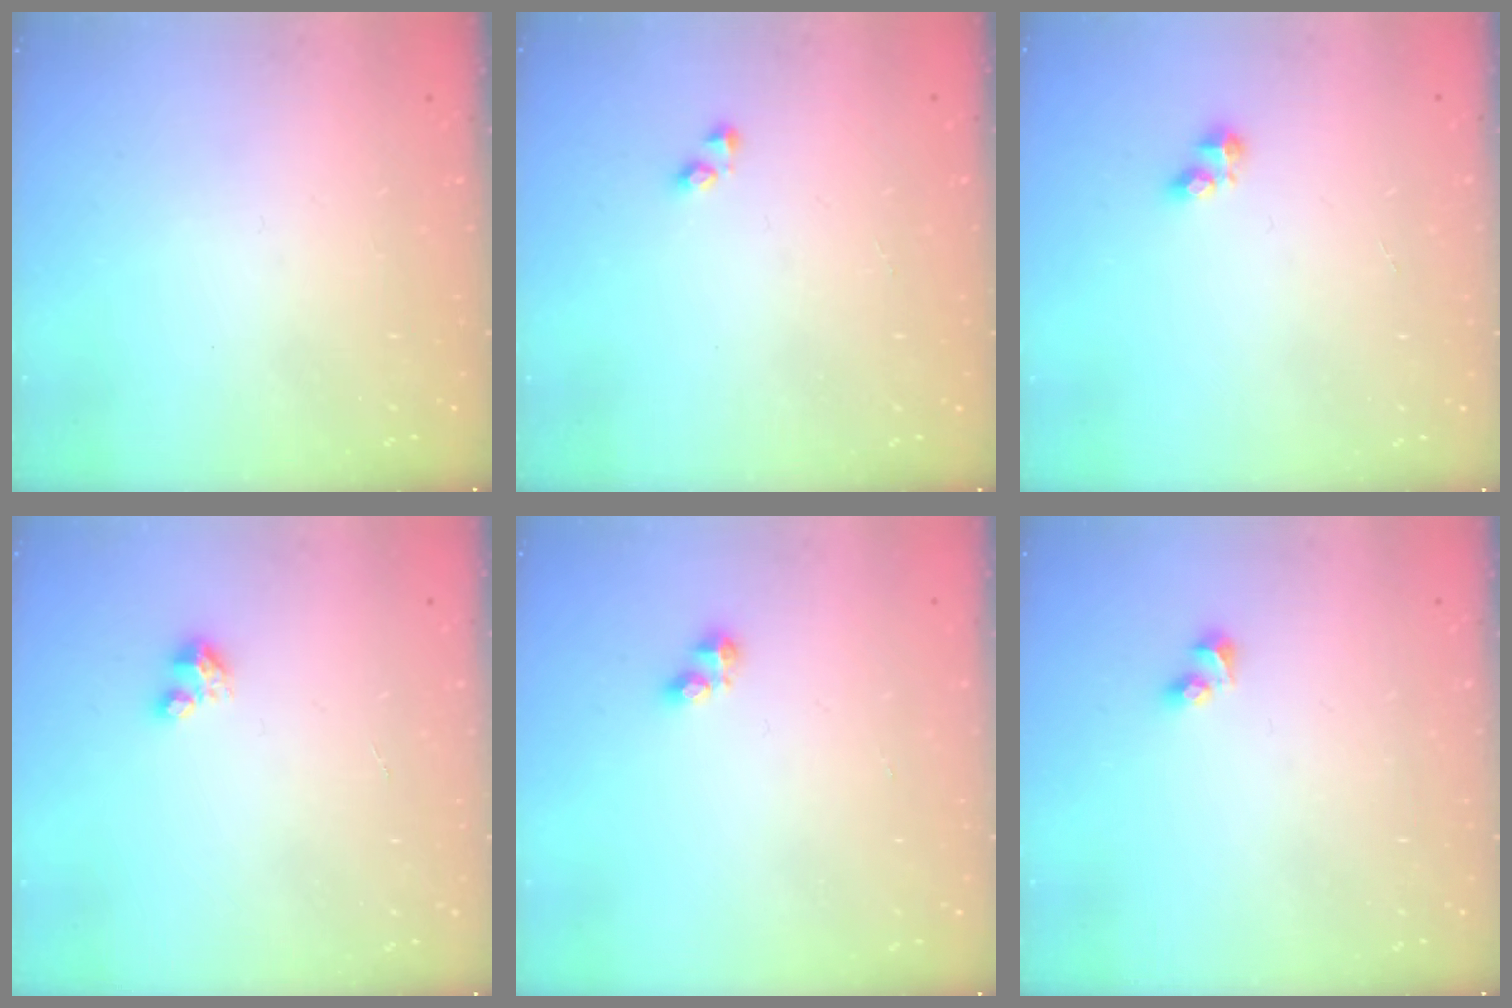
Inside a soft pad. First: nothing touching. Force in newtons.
{"total": 1.8, "press": 1.8, "slide": 0.2}
{"total": 4.0, "press": 3.9, "slide": 0.5}
{"total": 2.8, "press": 2.8, "slide": 0.3}
{"total": 2.9, "press": 2.8, "slide": 0.4}
{"total": 2.1, "press": 1.7, "slide": 1.1}